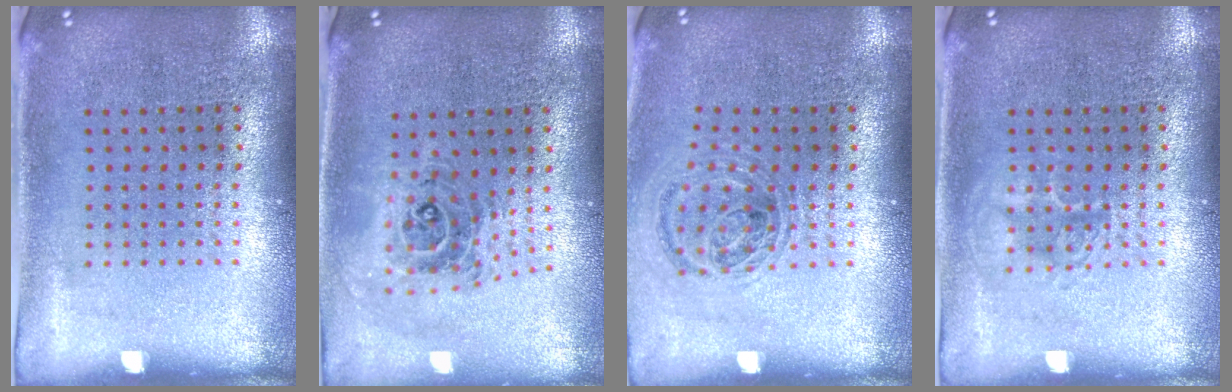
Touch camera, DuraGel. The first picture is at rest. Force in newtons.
{"total": 1.0, "press": 0.9, "slide": 0.3}
{"total": 0.9, "press": 0.9, "slide": 0.3}
{"total": 1.7, "press": 1.6, "slide": 0.3}